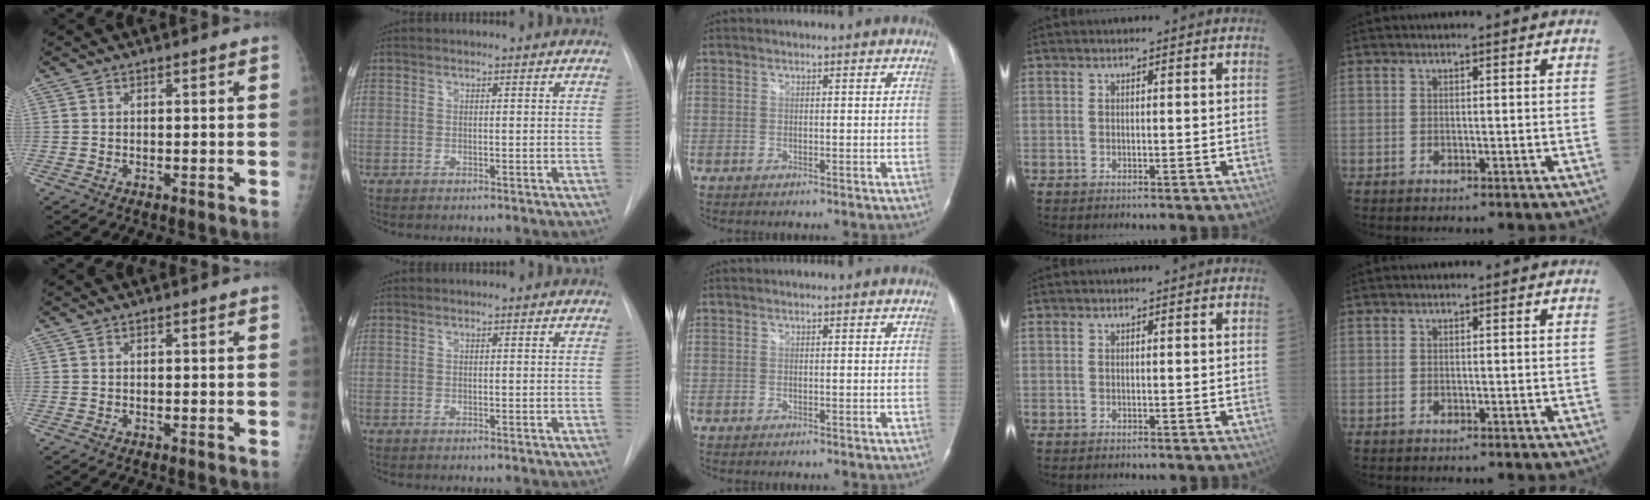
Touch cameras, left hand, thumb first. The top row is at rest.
{}